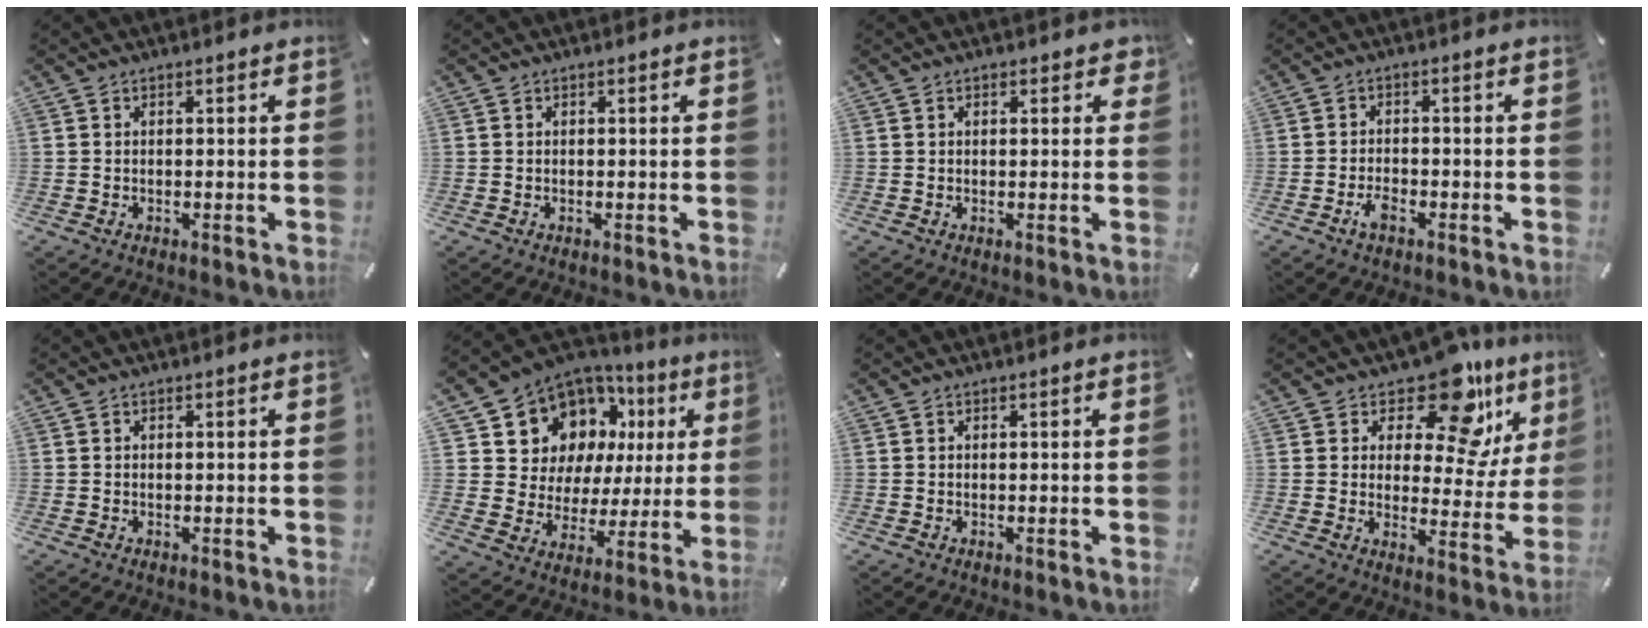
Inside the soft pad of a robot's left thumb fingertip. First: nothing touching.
{"total": 0.0}
{"total": 1.9, "force": [0.8, 1.3, 1.1], "torque": [-0.008, 0.001, 0.008]}
{"total": 3.1, "force": [-1.9, 1.5, 2.0], "torque": [-0.047, 0.005, -0.038]}
{"total": 0.0}
{"total": 11.8, "force": [6.9, 9.0, 3.2], "torque": [-0.069, -0.068, 0.132]}
{"total": 0.0}
{"total": 15.0, "force": [10.2, 7.0, 8.5], "torque": [-0.124, -0.083, 0.174]}